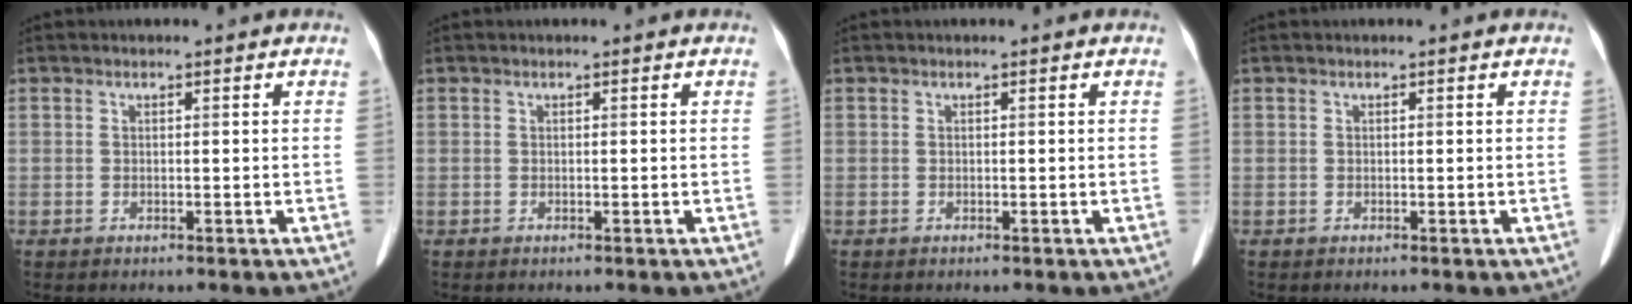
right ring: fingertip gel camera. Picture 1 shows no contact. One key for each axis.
{"total": 0.0}
{"total": 0.0}
{"total": 0.0}